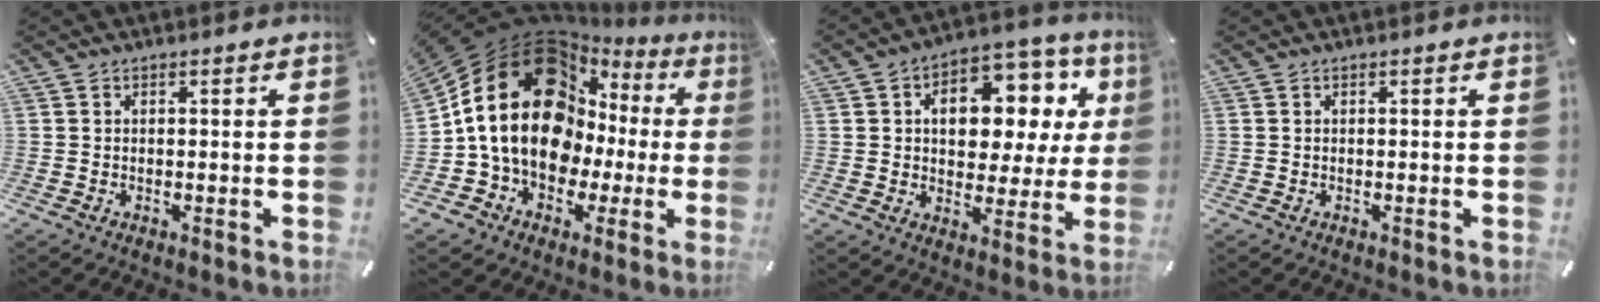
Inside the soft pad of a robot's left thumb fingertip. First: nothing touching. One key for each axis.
{"total": 24.5, "fx": 3.2, "fy": 18.7, "fz": 15.4, "tx": -0.322, "ty": -0.033, "tz": 0.065}
{"total": 14.2, "fx": 4.2, "fy": 9.4, "fz": 9.8, "tx": -0.135, "ty": -0.025, "tz": 0.072}
{"total": 0.0}